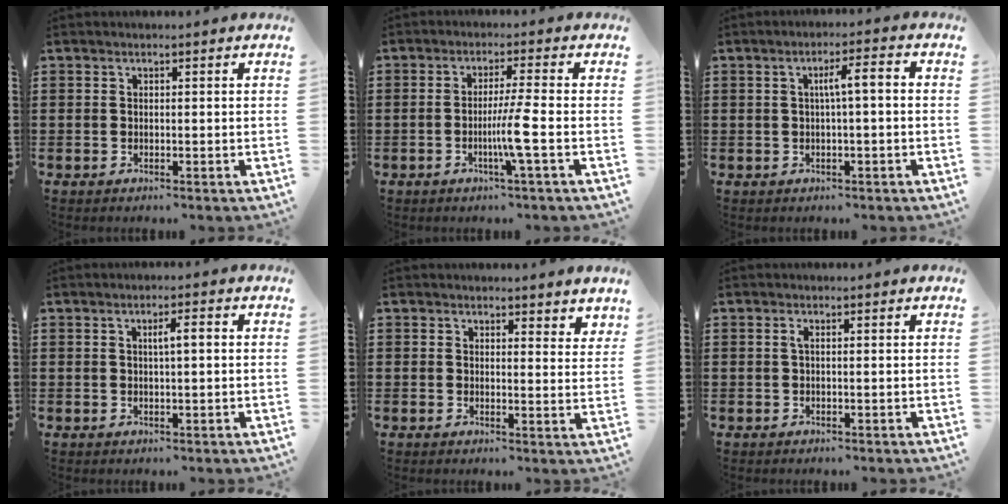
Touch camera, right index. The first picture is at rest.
{"total": 5.6, "force": [-1.6, -0.9, 5.3], "torque": [-0.097, -0.016, -0.035]}
{"total": 3.7, "force": [-0.1, 0.4, 3.7], "torque": [-0.067, 0.006, -0.006]}
{"total": 2.5, "force": [0.4, 0.4, 2.5], "torque": [-0.046, 0.002, 0.005]}
{"total": 2.4, "force": [2.3, 0.8, 0.2], "torque": [-0.001, 0.000, 0.043]}
{"total": 0.8, "force": [0.0, 0.1, 0.8], "torque": [-0.015, -0.003, 0.000]}